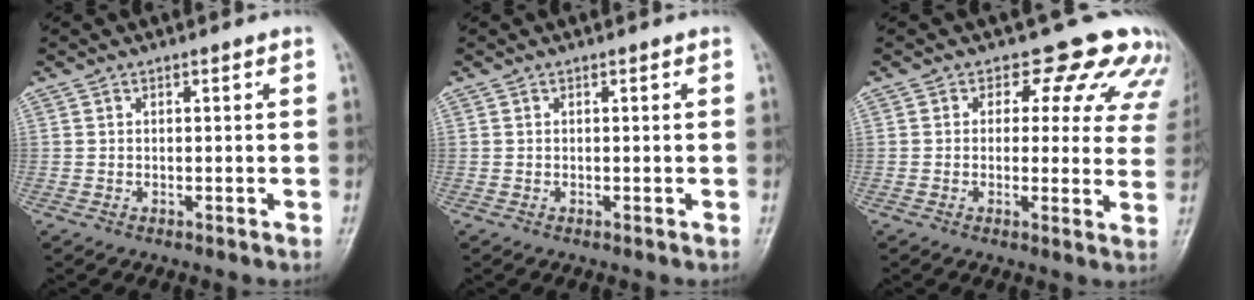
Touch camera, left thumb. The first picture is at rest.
{"total": 0.0}
{"total": 12.2, "force": [9.2, 6.6, 4.5], "torque": [0.008, -0.038, 0.076]}